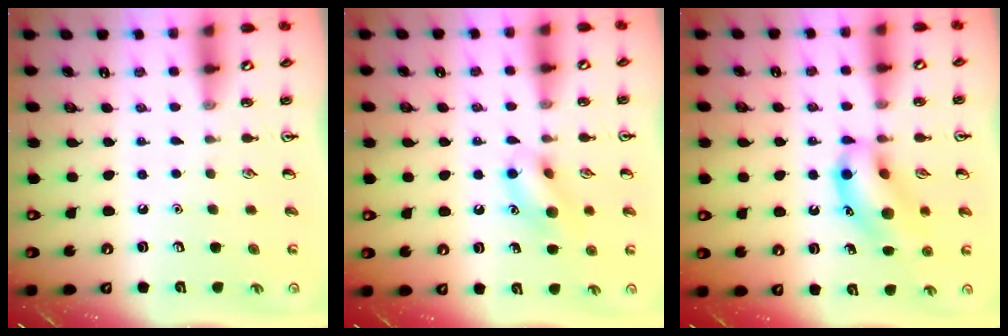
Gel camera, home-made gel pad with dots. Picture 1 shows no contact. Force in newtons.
{"total": 11.2, "press": 11.2, "slide": 1.1}
{"total": 14.2, "press": 14.1, "slide": 1.7}